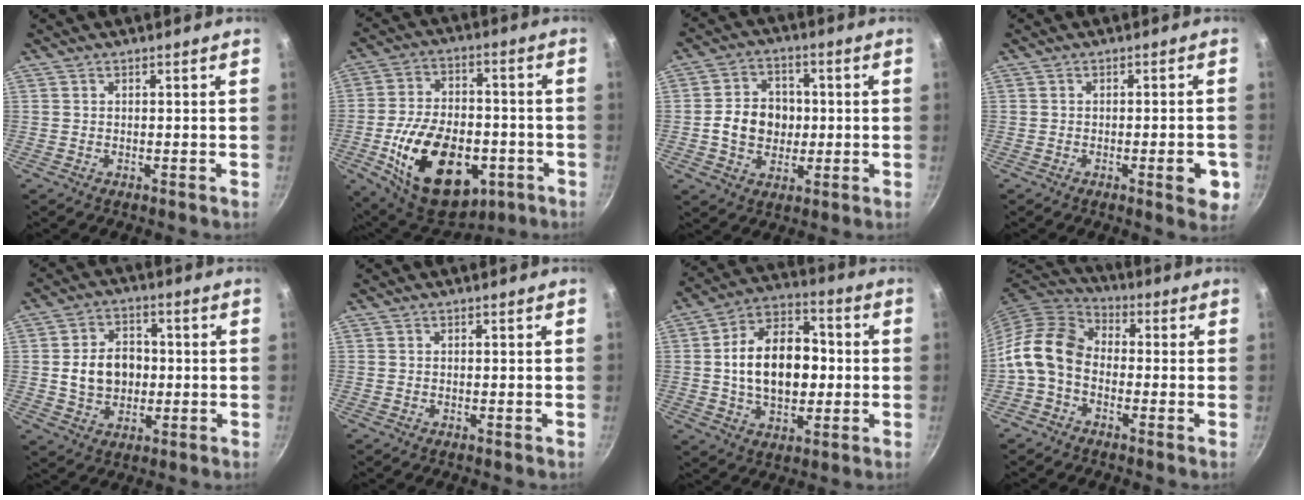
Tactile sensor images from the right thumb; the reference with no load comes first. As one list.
[{"total": 23.0, "force": [-6.9, 14.1, 16.8], "torque": [-0.260, 0.026, -0.095]}, {"total": 9.9, "force": [-0.4, 8.2, 5.6], "torque": [-0.064, 0.011, -0.012]}, {"total": 5.6, "force": [-1.9, 1.6, 5.0], "torque": [-0.052, 0.005, -0.024]}, {"total": 9.8, "force": [0.0, 7.6, 6.1], "torque": [-0.077, 0.012, 0.000]}, {"total": 0.0}, {"total": 17.2, "force": [0.2, 11.3, 12.9], "torque": [-0.176, 0.028, -0.005]}, {"total": 10.6, "force": [-2.2, 7.8, 6.9], "torque": [-0.118, 0.039, -0.066]}]